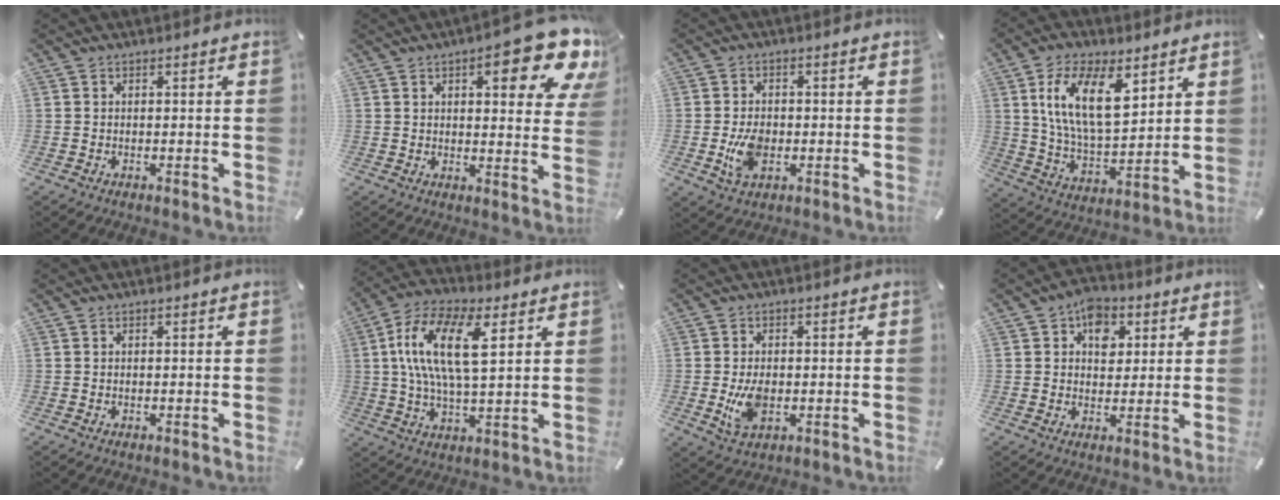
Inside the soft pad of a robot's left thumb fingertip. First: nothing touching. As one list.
[{"total": 15.3, "force": [8.5, 5.0, 11.7], "torque": [-0.155, -0.048, 0.133]}, {"total": 7.1, "force": [-1.2, 4.9, 5.0], "torque": [-0.102, -0.001, -0.022]}, {"total": 16.0, "force": [7.3, 8.0, 11.7], "torque": [-0.236, -0.014, 0.128]}, {"total": 0.0}, {"total": 15.8, "force": [4.7, 6.7, 13.5], "torque": [-0.282, 0.002, 0.078]}, {"total": 6.3, "force": [-0.7, 4.0, 4.9], "torque": [-0.102, -0.006, -0.014]}, {"total": 7.0, "force": [2.4, 5.4, 3.7], "torque": [-0.036, -0.003, 0.037]}]